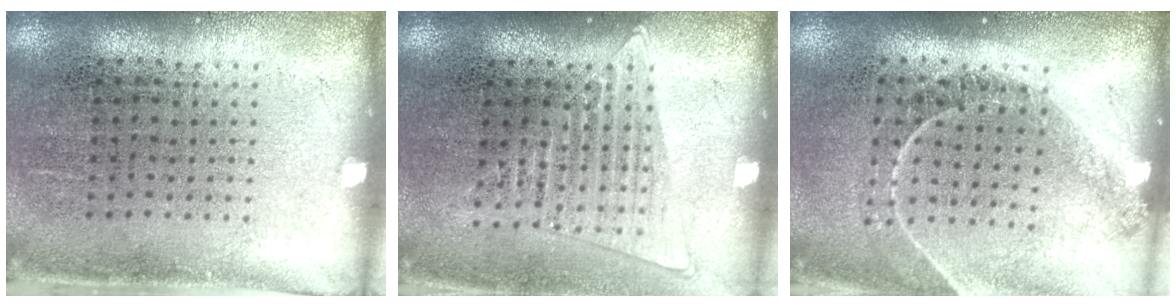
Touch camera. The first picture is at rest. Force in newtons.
{"total": 1.3, "press": 1.2, "slide": 0.5}
{"total": 1.2, "press": 1.2, "slide": 0.2}